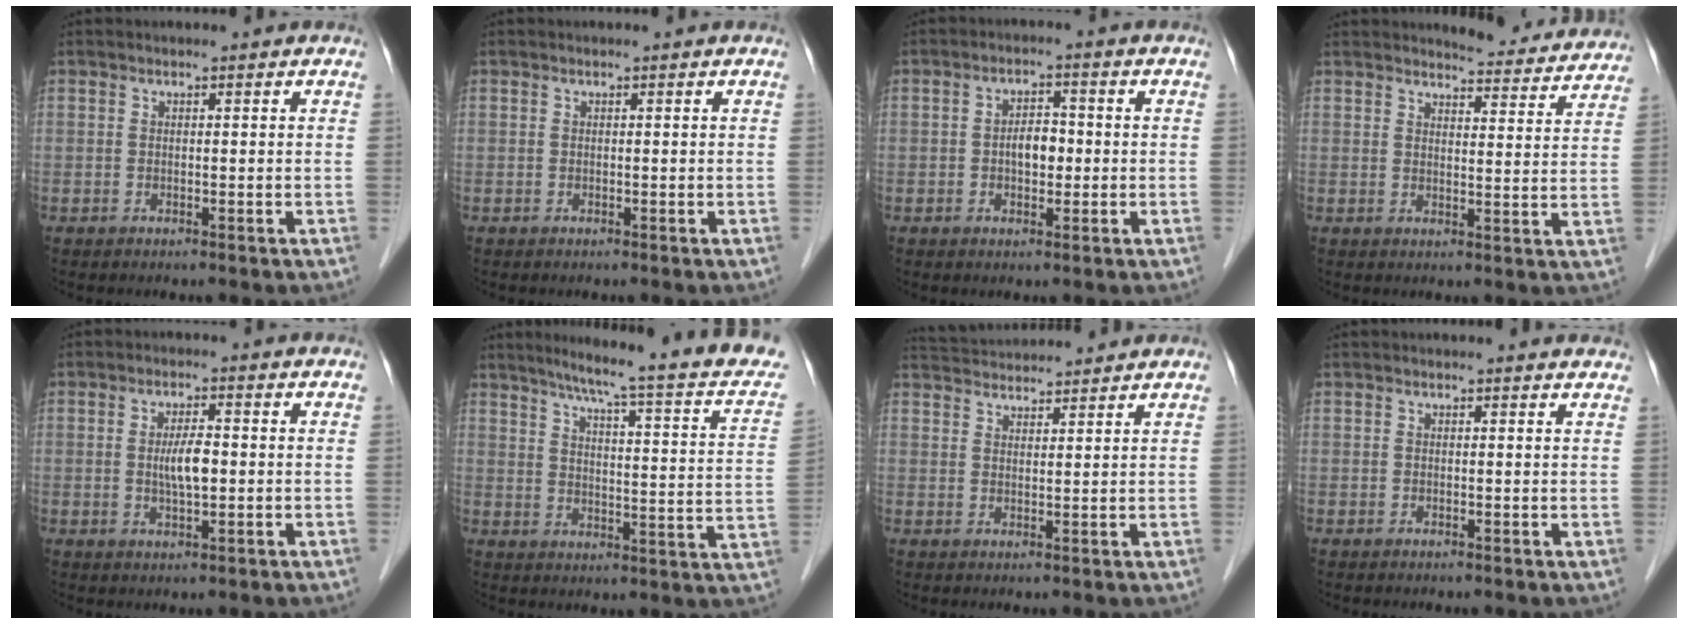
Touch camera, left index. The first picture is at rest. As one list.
[{"total": 0.0}, {"total": 3.7, "force": [-0.5, 2.1, 3.0], "torque": [-0.054, 0.010, -0.008]}, {"total": 10.3, "force": [10.1, 1.7, 1.4], "torque": [-0.002, -0.020, 0.105]}, {"total": 4.2, "force": [-0.2, 1.0, 4.0], "torque": [-0.078, 0.001, -0.002]}, {"total": 20.4, "force": [16.7, 1.2, 11.7], "torque": [-0.154, -0.026, 0.197]}, {"total": 8.2, "force": [8.0, 0.8, 1.8], "torque": [-0.037, 0.036, 0.127]}, {"total": 3.0, "force": [2.9, 0.6, 0.4], "torque": [-0.006, 0.002, 0.017]}]